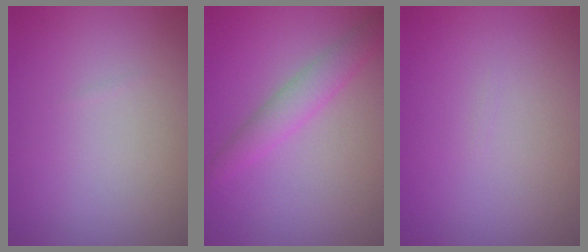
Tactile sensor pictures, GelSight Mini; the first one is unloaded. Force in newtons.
{"total": 2.6, "press": 2.6, "slide": 0.0}
{"total": 0.0}